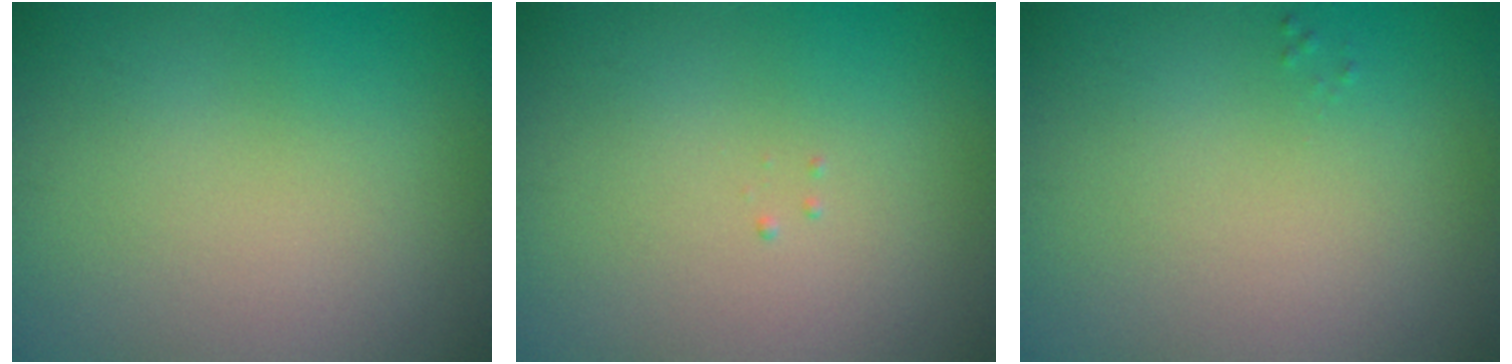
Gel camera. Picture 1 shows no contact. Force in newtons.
{"total": 0.0}
{"total": 0.0}